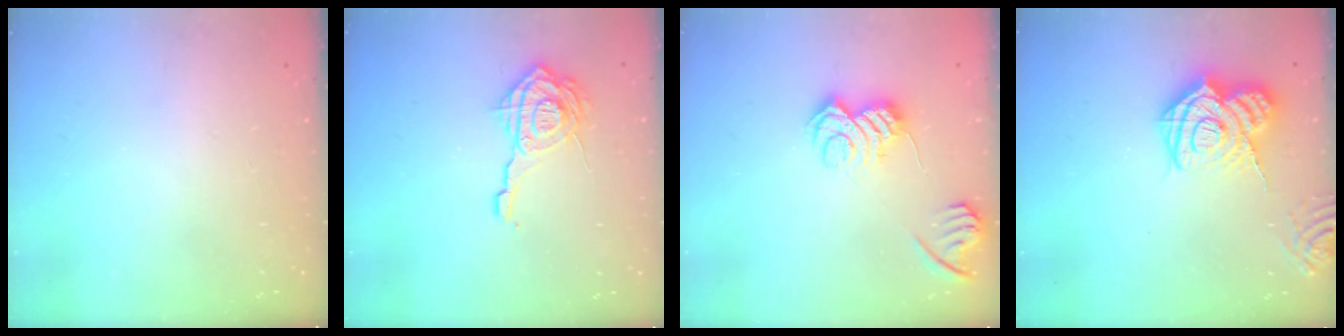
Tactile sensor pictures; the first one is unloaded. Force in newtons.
{"total": 13.5, "press": 13.5, "slide": 1.2}
{"total": 12.3, "press": 12.2, "slide": 1.0}
{"total": 17.0, "press": 16.9, "slide": 2.1}